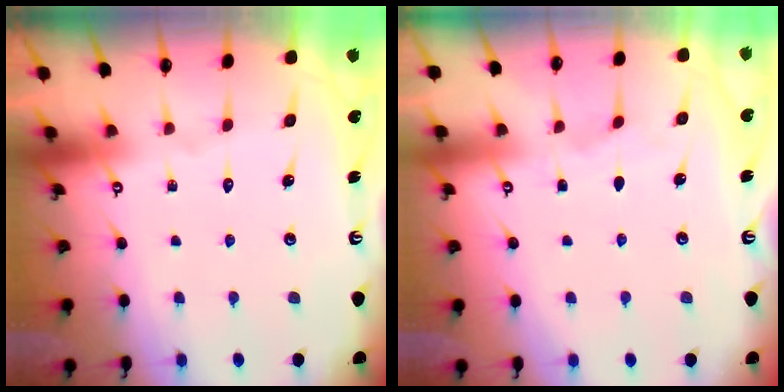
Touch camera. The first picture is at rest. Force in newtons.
{"total": 1.8, "press": 1.8, "slide": 0.3}